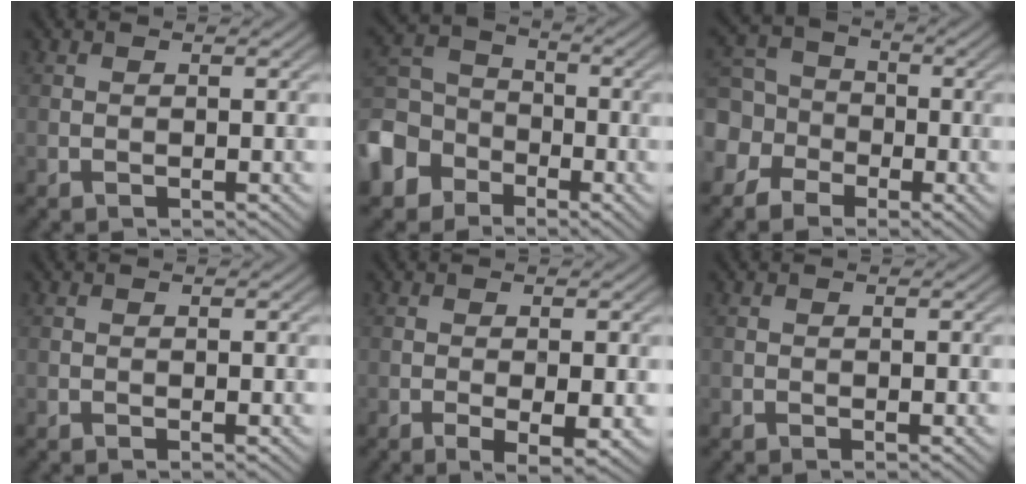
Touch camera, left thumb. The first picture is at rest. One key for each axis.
{"total": 9.6, "fx": -4.9, "fy": 7.3, "fz": 4.0, "tx": -0.120, "ty": -0.015, "tz": -0.116}
{"total": 6.9, "fx": -2.0, "fy": 6.0, "fz": 2.9, "tx": -0.063, "ty": -0.009, "tz": -0.059}
{"total": 0.0}
{"total": 3.4, "fx": -0.9, "fy": 0.7, "fz": 3.2, "tx": -0.060, "ty": -0.005, "tz": -0.011}
{"total": 0.6, "fx": -0.2, "fy": 0.3, "fz": 0.5, "tx": -0.007, "ty": -0.001, "tz": -0.003}